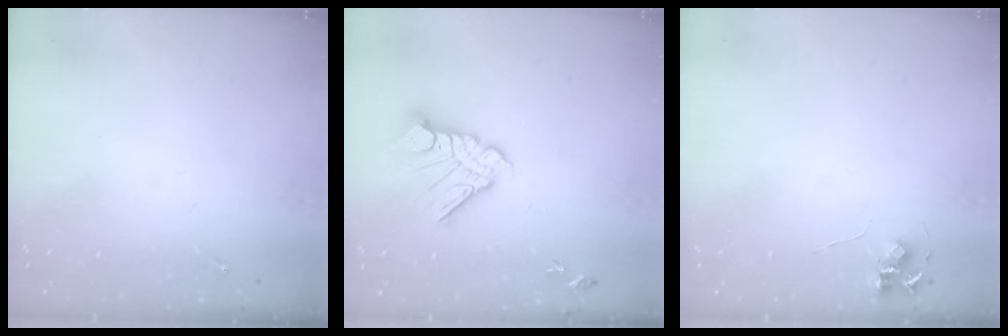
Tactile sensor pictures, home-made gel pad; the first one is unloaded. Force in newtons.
{"total": 14.1, "press": 14.1, "slide": 1.4}
{"total": 5.9, "press": 5.9, "slide": 0.5}